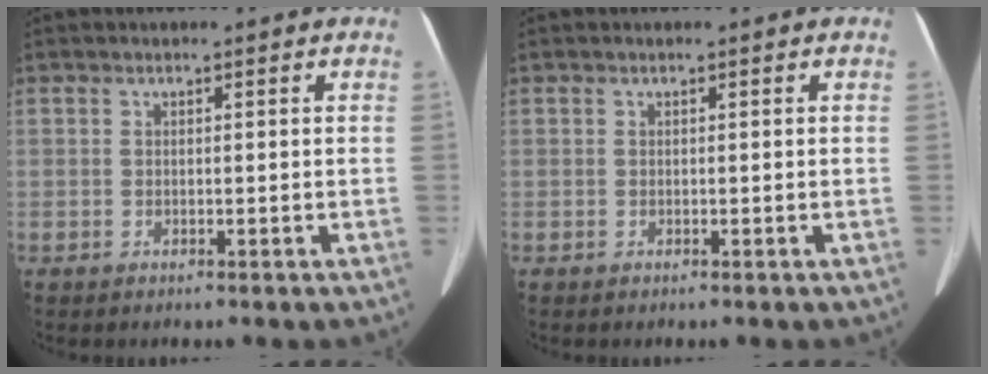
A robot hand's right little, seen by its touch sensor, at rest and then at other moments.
{"total": 0.0}